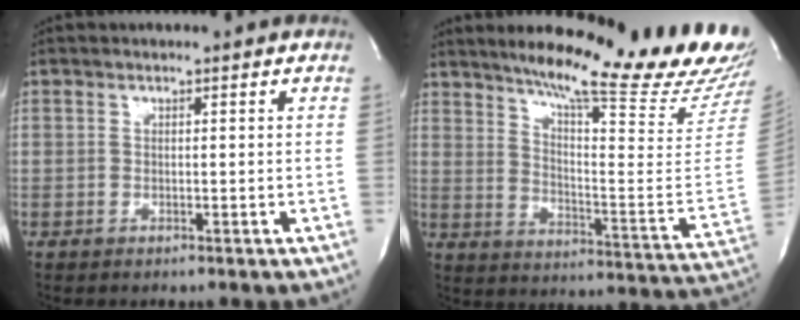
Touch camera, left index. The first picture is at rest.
{"total": 24.6, "force": [20.6, 1.2, 13.5], "torque": [-0.203, -0.089, 0.263]}